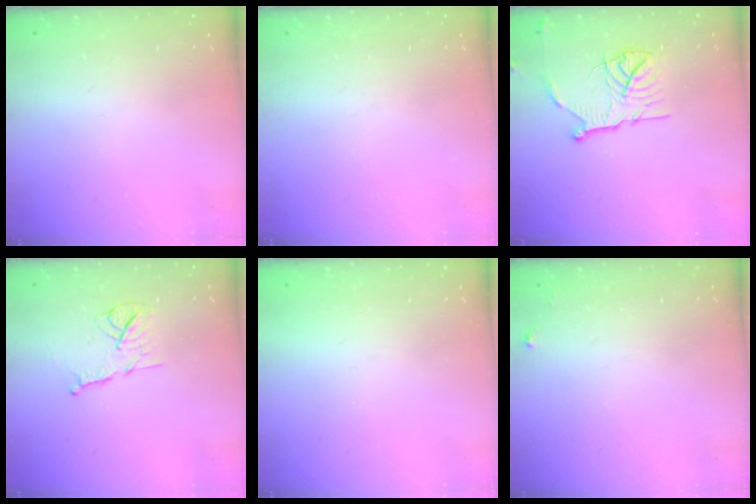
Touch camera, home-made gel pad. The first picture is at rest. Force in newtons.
{"total": 0.0}
{"total": 14.2, "press": 14.2, "slide": 1.2}
{"total": 8.6, "press": 8.6, "slide": 0.7}
{"total": 1.5, "press": 1.5, "slide": 0.1}
{"total": 3.9, "press": 3.9, "slide": 0.4}